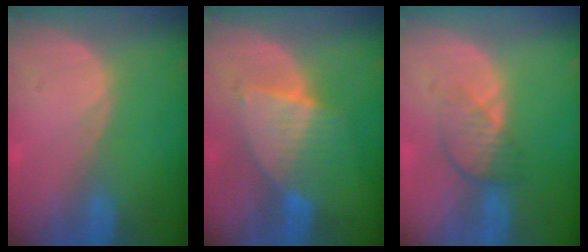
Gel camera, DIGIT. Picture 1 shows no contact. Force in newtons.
{"total": 6.1, "press": 6.1, "slide": 0.5}
{"total": 3.9, "press": 3.6, "slide": 1.4}